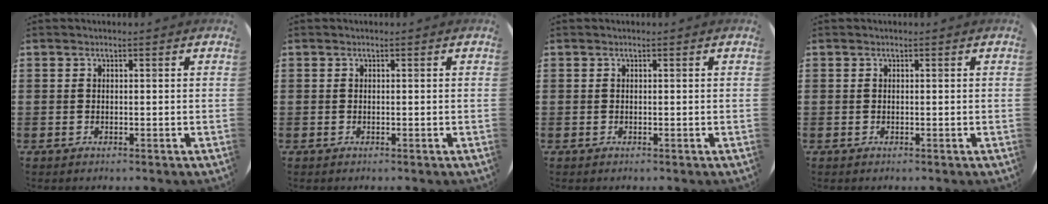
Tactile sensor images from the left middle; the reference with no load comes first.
{"total": 0.0}
{"total": 0.0}
{"total": 0.0}